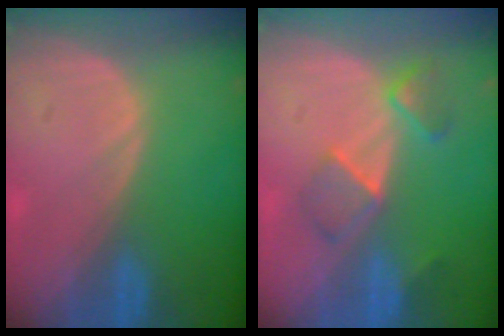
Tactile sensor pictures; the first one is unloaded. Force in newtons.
{"total": 5.4, "press": 5.1, "slide": 2.0}